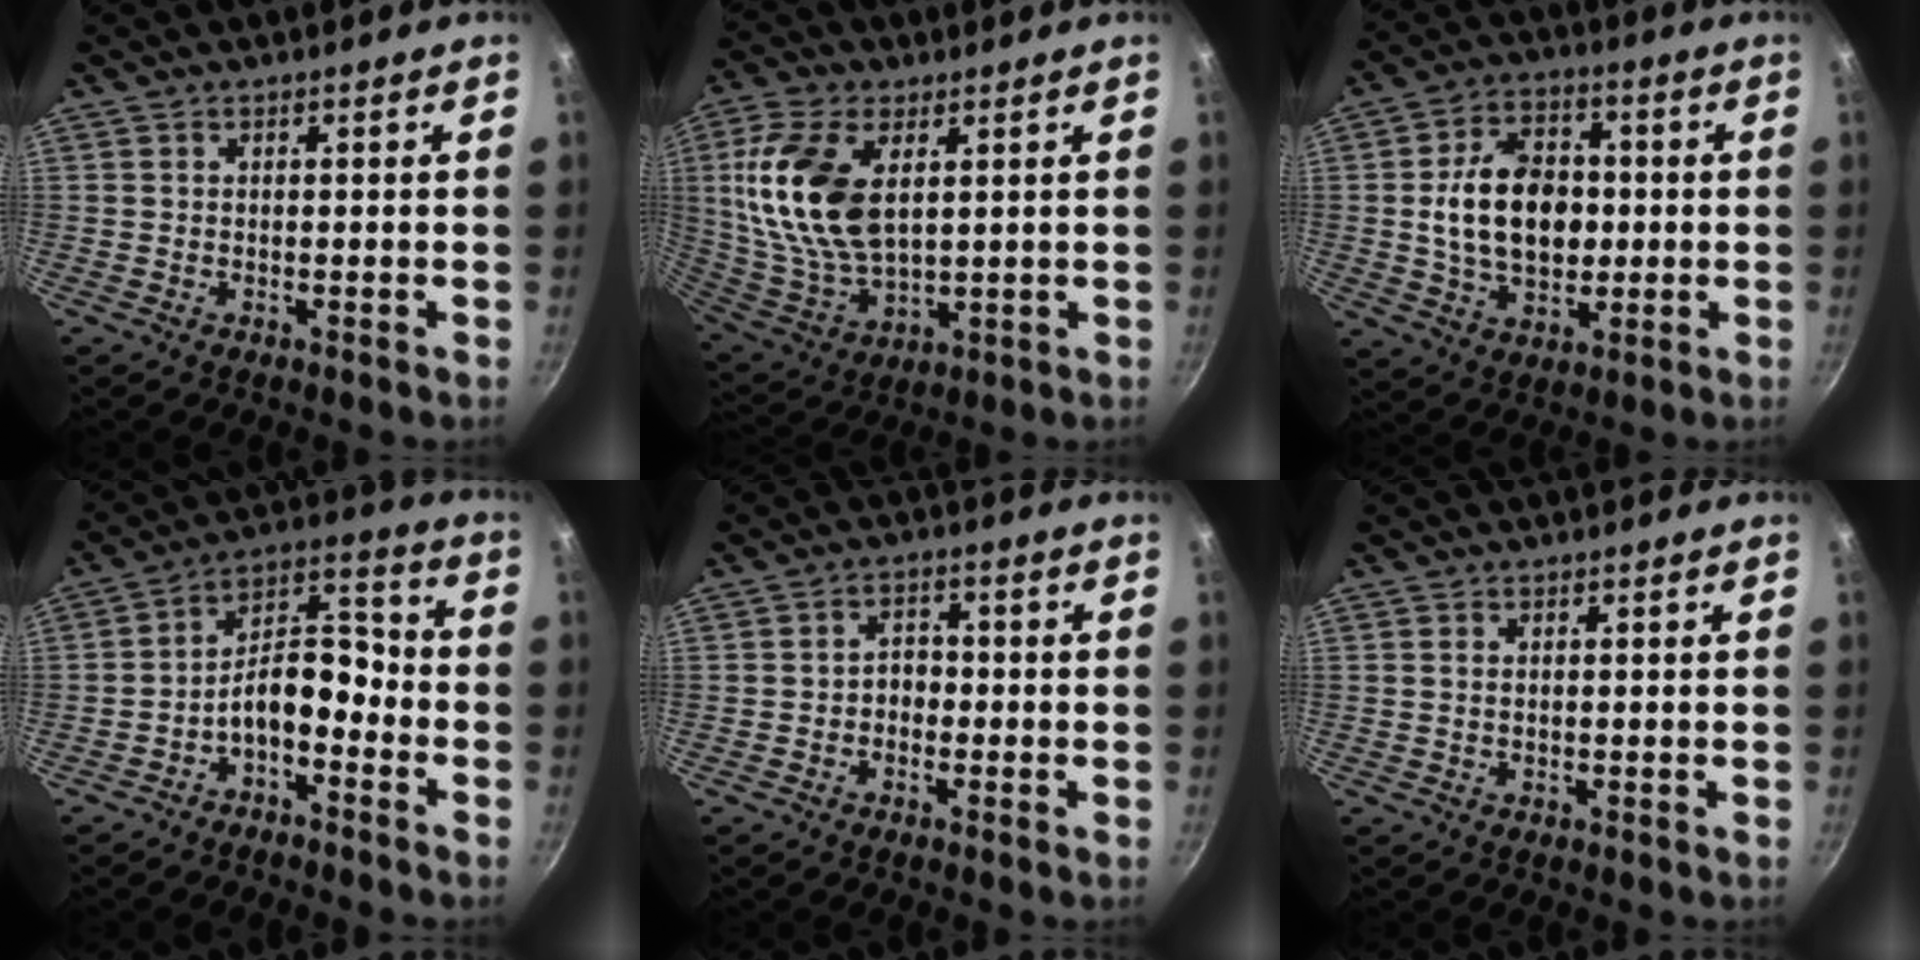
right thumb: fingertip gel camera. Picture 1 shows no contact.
{"total": 17.7, "force": [4.4, 9.8, 14.1], "torque": [-0.275, -0.015, 0.095]}
{"total": 15.2, "force": [0.3, 10.5, 10.9], "torque": [-0.152, 0.013, 0.004]}
{"total": 9.8, "force": [-4.5, 5.4, 6.8], "torque": [-0.094, 0.074, -0.082]}
{"total": 2.9, "force": [-1.0, 2.2, 1.5], "torque": [-0.003, 0.016, -0.020]}
{"total": 0.6, "force": [0.2, 0.3, 0.5], "torque": [-0.011, 0.000, 0.003]}